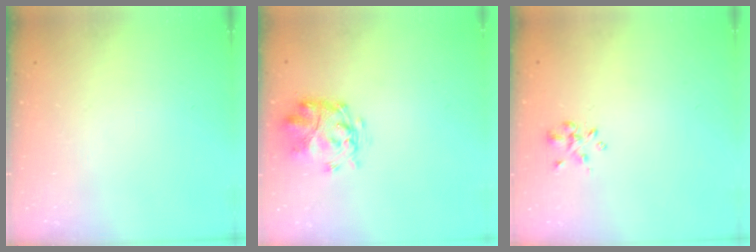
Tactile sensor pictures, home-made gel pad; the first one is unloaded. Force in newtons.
{"total": 3.9, "press": 3.5, "slide": 1.7}
{"total": 1.0, "press": 0.9, "slide": 0.4}